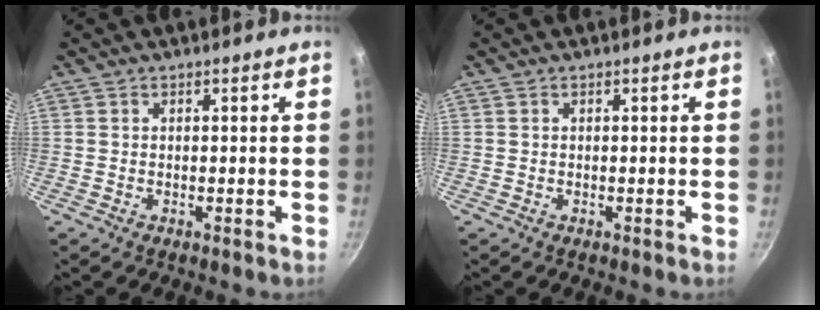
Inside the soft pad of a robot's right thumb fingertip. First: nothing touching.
{"total": 0.0}